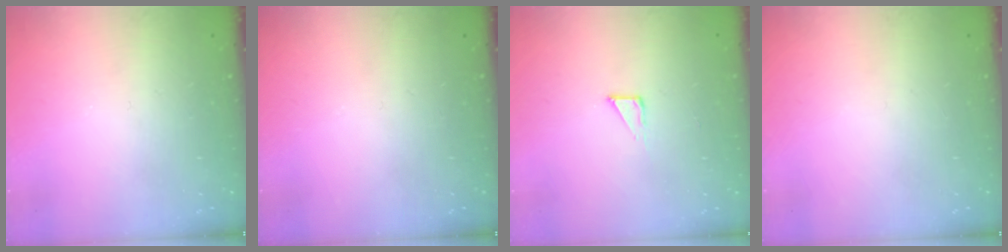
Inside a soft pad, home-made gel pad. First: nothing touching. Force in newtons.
{"total": 0.0}
{"total": 2.1, "press": 2.1, "slide": 0.1}
{"total": 0.0}